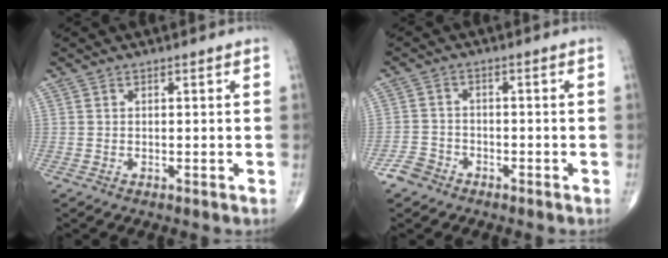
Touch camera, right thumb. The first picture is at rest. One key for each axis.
{"total": 3.6, "fx": -2.6, "fy": 2.5, "fz": 0.6, "tx": -0.008, "ty": 0.016, "tz": -0.052}